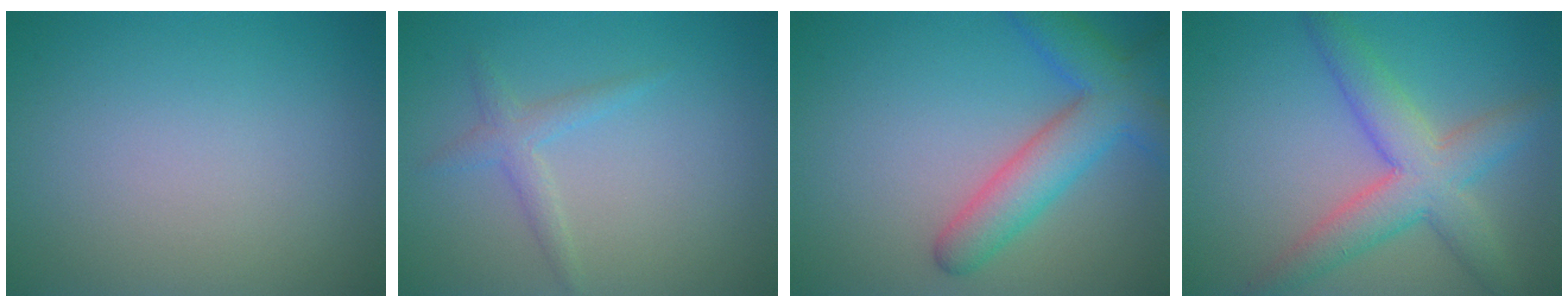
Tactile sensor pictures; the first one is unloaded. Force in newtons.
{"total": 1.7, "press": 1.7, "slide": 0.0}
{"total": 5.8, "press": 5.8, "slide": 0.2}
{"total": 5.9, "press": 5.9, "slide": 0.2}